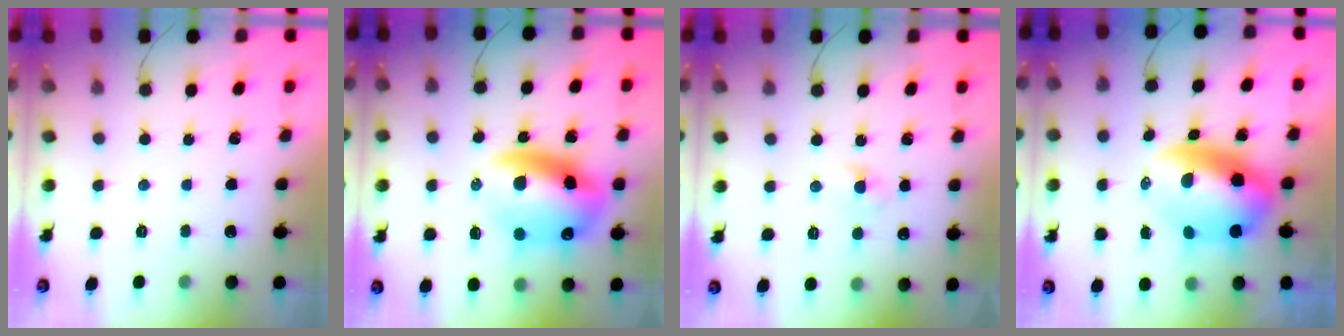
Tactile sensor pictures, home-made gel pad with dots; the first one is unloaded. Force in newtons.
{"total": 17.1, "press": 16.5, "slide": 4.4}
{"total": 2.4, "press": 2.2, "slide": 1.1}
{"total": 12.3, "press": 11.8, "slide": 3.5}